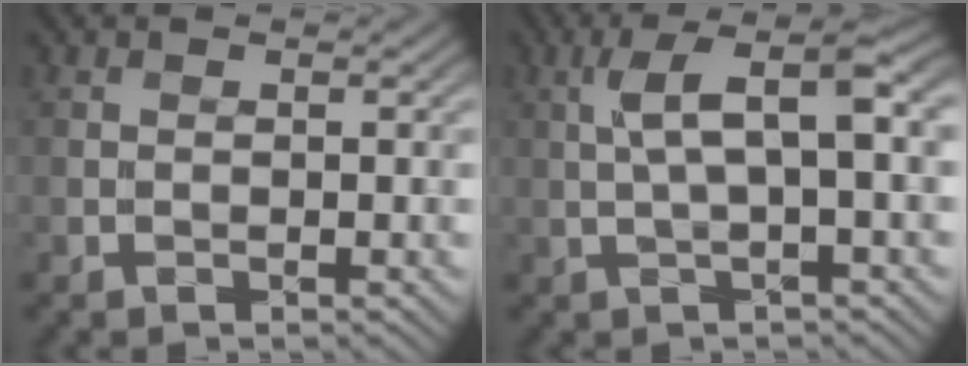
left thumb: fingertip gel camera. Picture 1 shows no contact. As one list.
[{"total": 5.9, "force": [1.7, 1.2, 5.5], "torque": [-0.111, 0.015, 0.024]}]